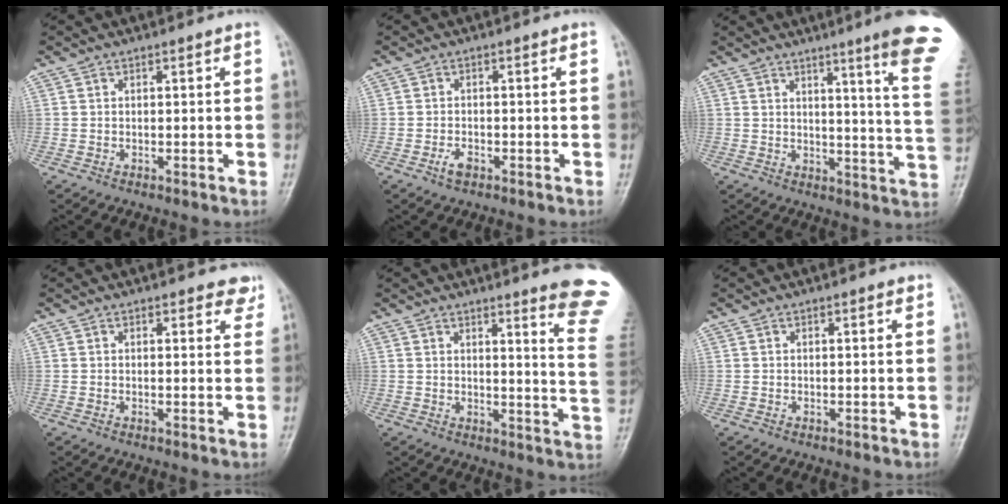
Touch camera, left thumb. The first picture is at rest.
{"total": 2.2, "force": [-1.2, 1.1, 1.4], "torque": [-0.030, 0.006, -0.023]}
{"total": 16.4, "force": [10.4, 0.0, 12.7], "torque": [-0.140, -0.072, 0.115]}
{"total": 3.1, "force": [2.4, 1.5, 1.4], "torque": [0.009, -0.009, 0.021]}
{"total": 12.7, "force": [9.9, 0.2, 7.9], "torque": [-0.074, -0.091, 0.101]}
{"total": 0.8, "force": [0.5, 0.2, 0.6], "torque": [-0.008, -0.001, 0.005]}